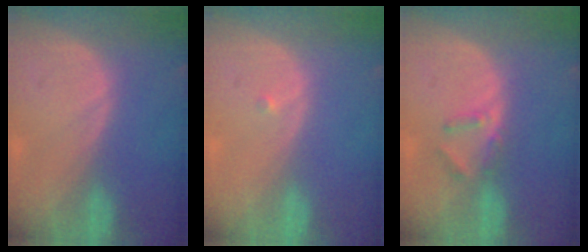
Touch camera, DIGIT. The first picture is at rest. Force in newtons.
{"total": 0.6, "press": 0.5, "slide": 0.4}
{"total": 2.9, "press": 2.6, "slide": 1.1}